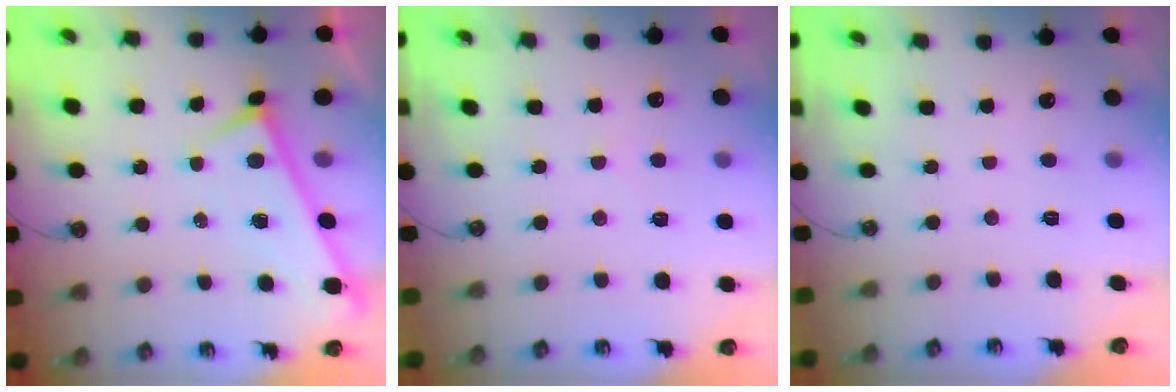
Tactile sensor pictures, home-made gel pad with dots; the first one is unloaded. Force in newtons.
{"total": 5.6, "press": 5.6, "slide": 0.4}
{"total": 0.0}